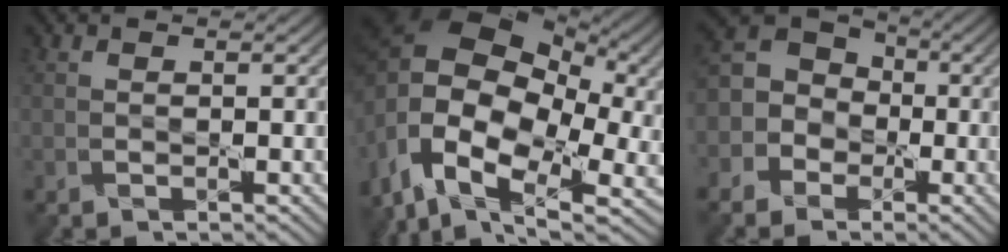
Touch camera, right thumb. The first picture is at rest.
{"total": 18.6, "force": [-1.0, 12.7, 13.5], "torque": [-0.288, -0.012, -0.013]}
{"total": 7.7, "force": [-1.9, 7.0, 2.7], "torque": [-0.086, 0.007, -0.063]}